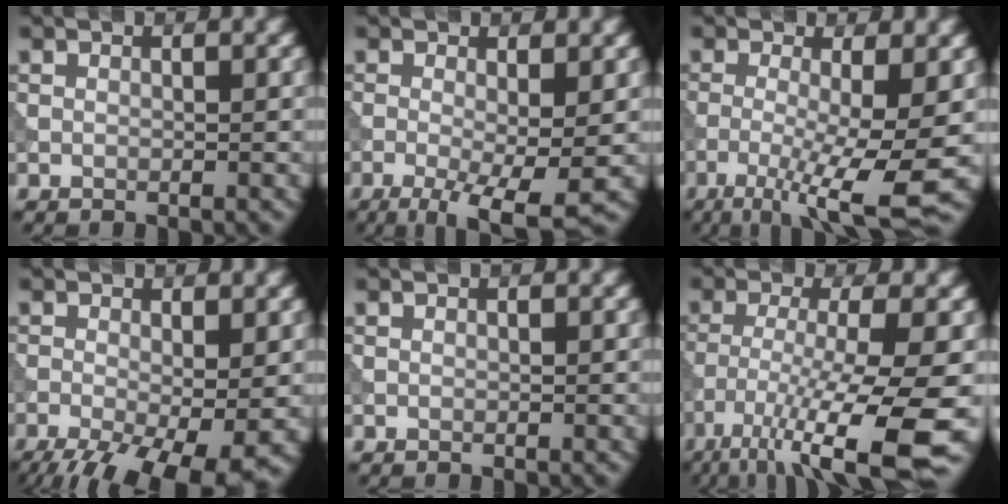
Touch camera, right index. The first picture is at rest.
{"total": 6.4, "force": [-2.2, 1.5, 5.8], "torque": [-0.104, -0.011, -0.032]}
{"total": 8.6, "force": [-2.5, 1.7, 8.0], "torque": [-0.133, -0.012, -0.042]}
{"total": 10.1, "force": [-4.7, 3.7, 8.1], "torque": [-0.132, -0.029, -0.075]}
{"total": 0.0}
{"total": 11.7, "force": [-6.0, 2.3, 9.7], "torque": [-0.171, -0.020, -0.098]}